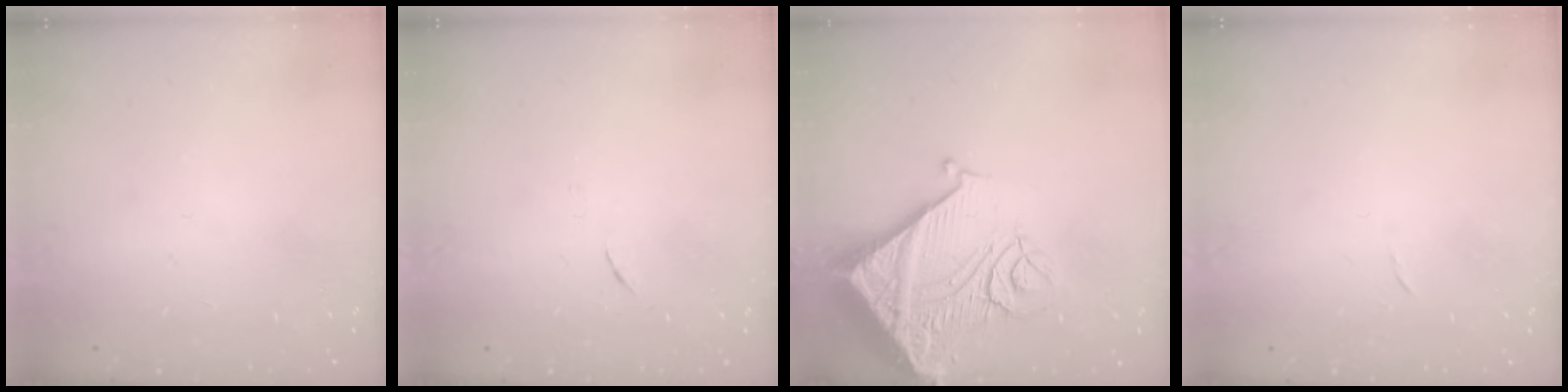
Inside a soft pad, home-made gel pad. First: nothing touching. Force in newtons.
{"total": 3.5, "press": 3.4, "slide": 0.6}
{"total": 20.9, "press": 20.7, "slide": 2.6}
{"total": 2.3, "press": 2.3, "slide": 0.4}